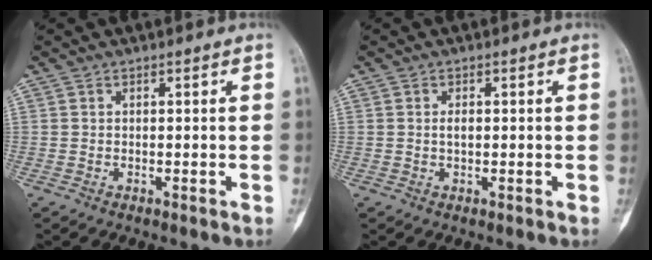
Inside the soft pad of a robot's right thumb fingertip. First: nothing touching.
{"total": 1.3, "force": [0.1, 0.7, 1.1], "torque": [-0.022, 0.000, 0.002]}